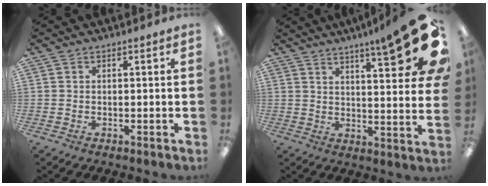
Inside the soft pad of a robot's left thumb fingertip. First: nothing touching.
{"total": 18.3, "force": [10.2, 3.3, 14.8], "torque": [-0.202, -0.071, 0.154]}